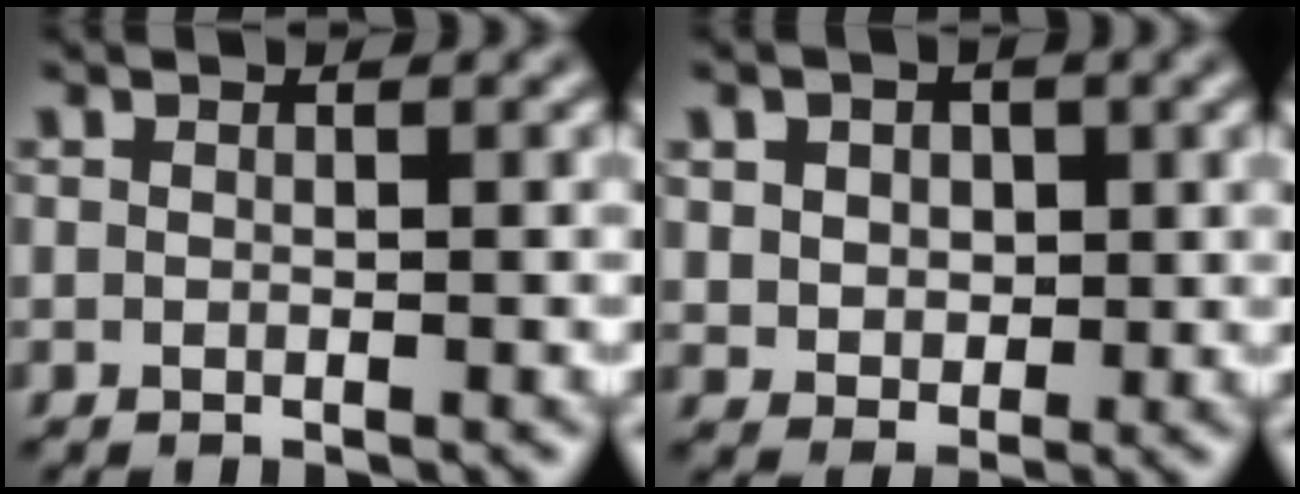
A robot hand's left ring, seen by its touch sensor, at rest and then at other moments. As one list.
[{"total": 4.1, "force": [1.5, 3.2, 2.1], "torque": [-0.048, 0.009, 0.020]}]